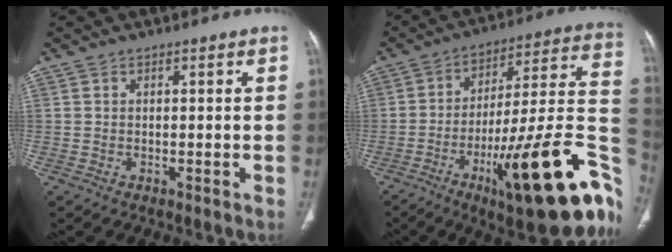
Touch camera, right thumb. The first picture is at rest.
{"total": 31.5, "force": [-12.6, 7.8, 27.8], "torque": [-0.316, 0.064, -0.179]}